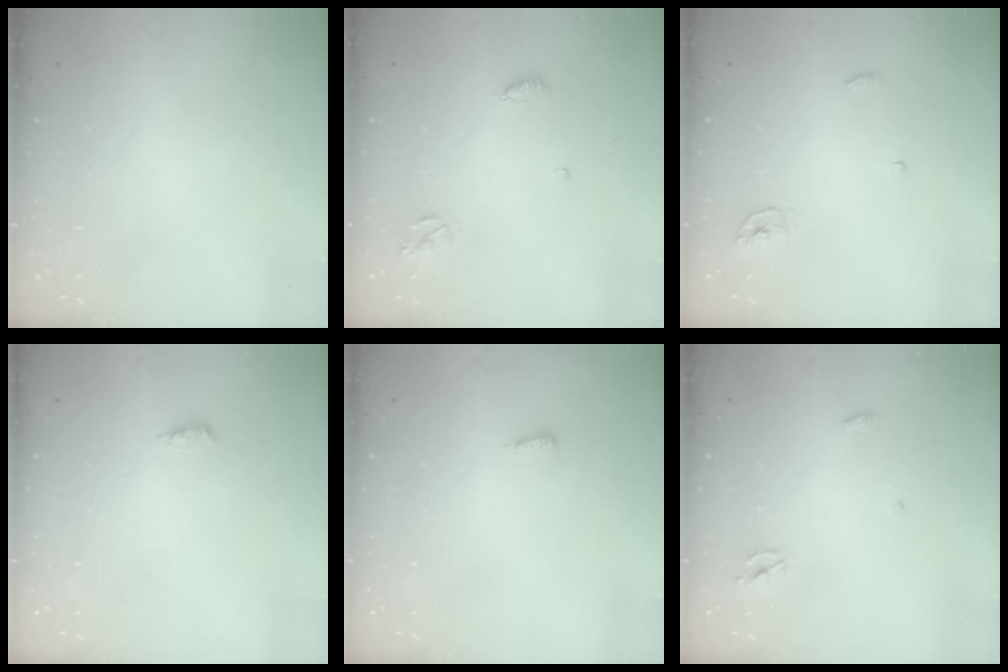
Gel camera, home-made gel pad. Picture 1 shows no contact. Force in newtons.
{"total": 5.1, "press": 5.1, "slide": 0.4}
{"total": 3.7, "press": 3.6, "slide": 0.3}
{"total": 3.4, "press": 3.0, "slide": 1.7}
{"total": 3.6, "press": 2.7, "slide": 2.4}
{"total": 2.3, "press": 2.3, "slide": 0.2}